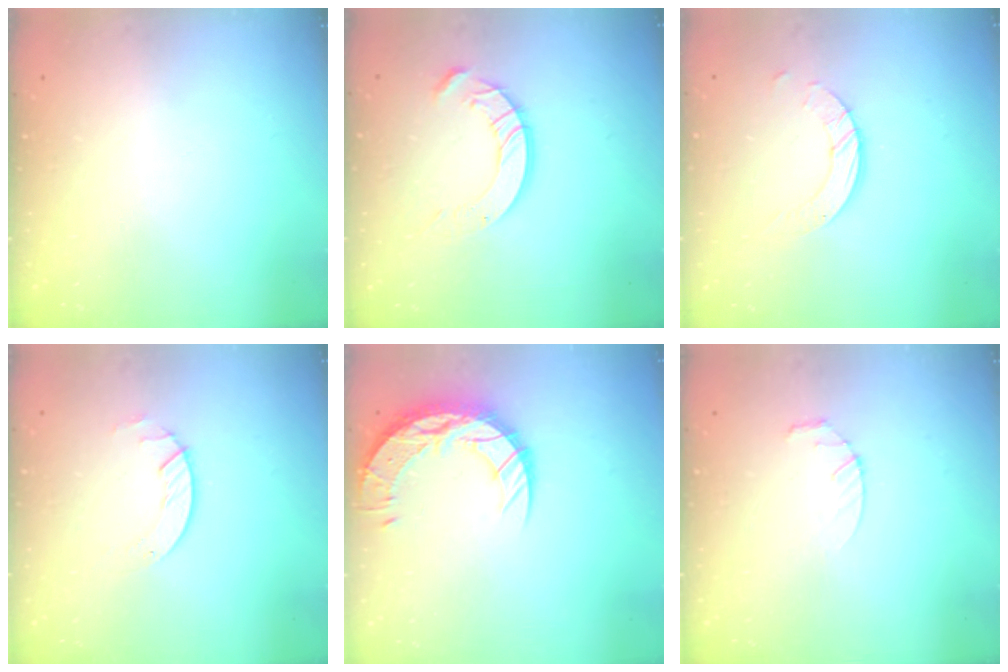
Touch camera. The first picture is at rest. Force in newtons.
{"total": 8.3, "press": 8.3, "slide": 0.8}
{"total": 6.5, "press": 6.5, "slide": 0.5}
{"total": 2.6, "press": 2.6, "slide": 0.3}
{"total": 16.5, "press": 16.4, "slide": 1.2}
{"total": 2.8, "press": 2.8, "slide": 0.4}